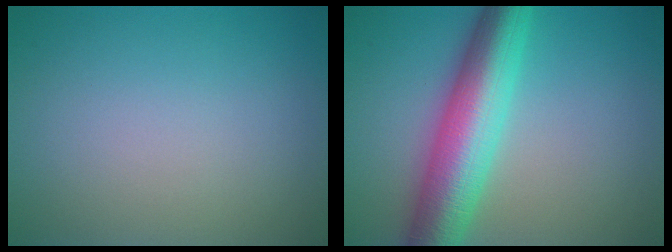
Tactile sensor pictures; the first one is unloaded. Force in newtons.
{"total": 8.9, "press": 8.9, "slide": 0.1}